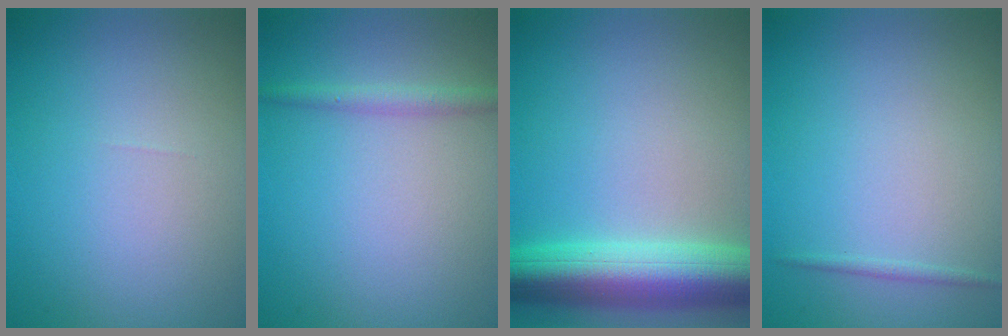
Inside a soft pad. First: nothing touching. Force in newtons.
{"total": 1.6, "press": 1.6, "slide": 0.1}
{"total": 8.4, "press": 8.4, "slide": 0.3}
{"total": 0.6, "press": 0.6, "slide": 0.0}